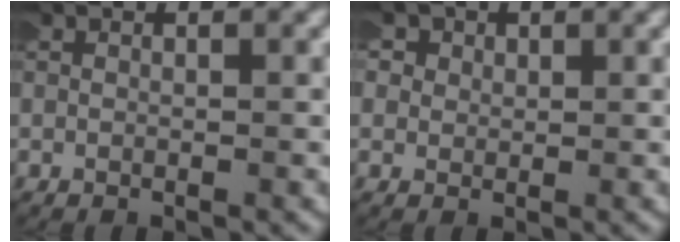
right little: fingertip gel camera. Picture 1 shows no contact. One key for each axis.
{"total": 3.6, "fx": 0.6, "fy": 3.4, "fz": 1.2, "tx": -0.044, "ty": 0.001, "tz": -0.001}